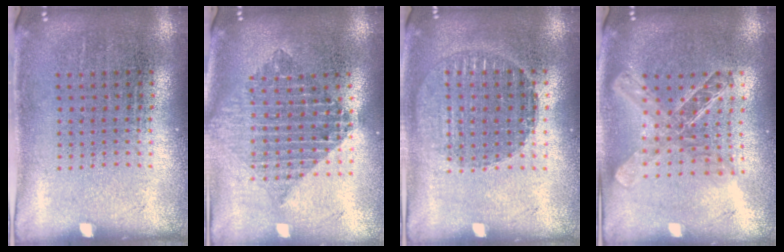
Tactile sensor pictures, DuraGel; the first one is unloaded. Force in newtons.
{"total": 2.1, "press": 1.6, "slide": 1.3}
{"total": 1.4, "press": 1.3, "slide": 0.6}
{"total": 1.9, "press": 1.7, "slide": 1.0}